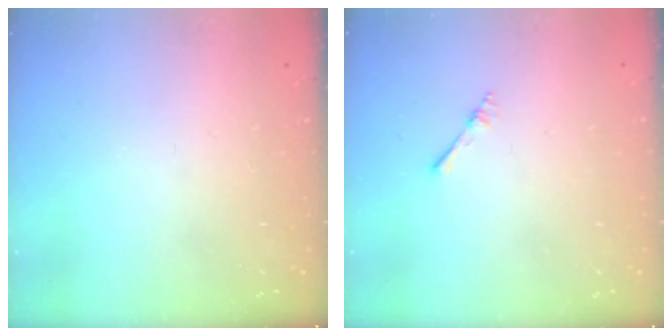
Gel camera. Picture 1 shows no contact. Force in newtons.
{"total": 2.2, "press": 2.2, "slide": 0.3}